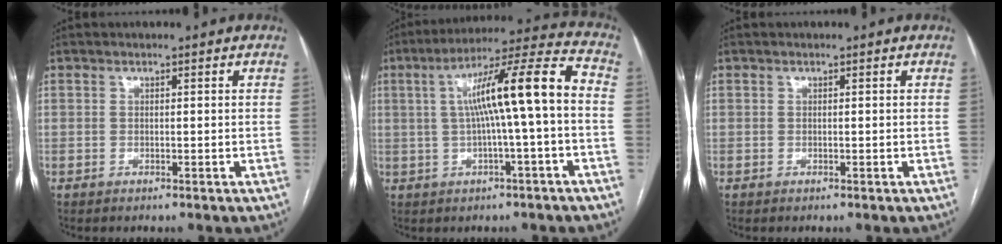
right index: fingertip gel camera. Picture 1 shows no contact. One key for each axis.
{"total": 13.3, "fx": 0.1, "fy": 0.1, "fz": 13.3, "tx": -0.211, "ty": 0.033, "tz": 0.000}
{"total": 0.0}